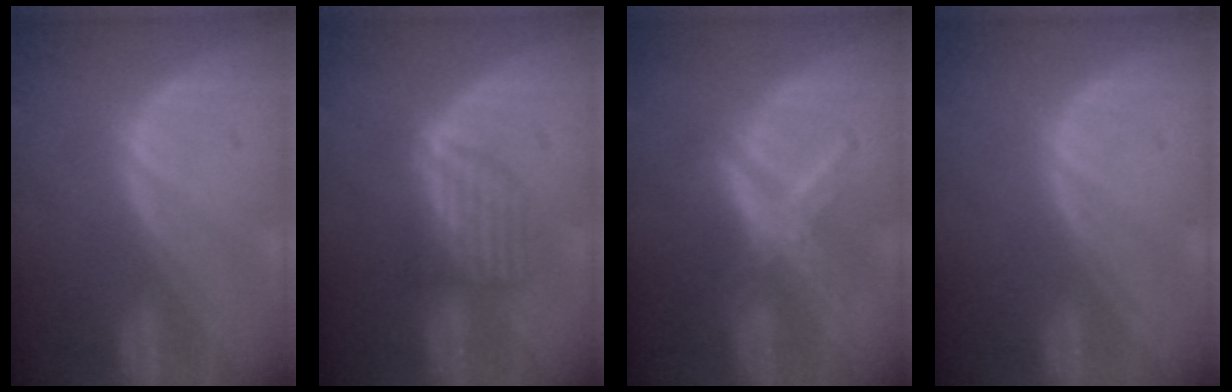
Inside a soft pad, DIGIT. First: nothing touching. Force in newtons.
{"total": 6.1, "press": 5.5, "slide": 2.6}
{"total": 6.1, "press": 6.1, "slide": 0.2}
{"total": 0.0}